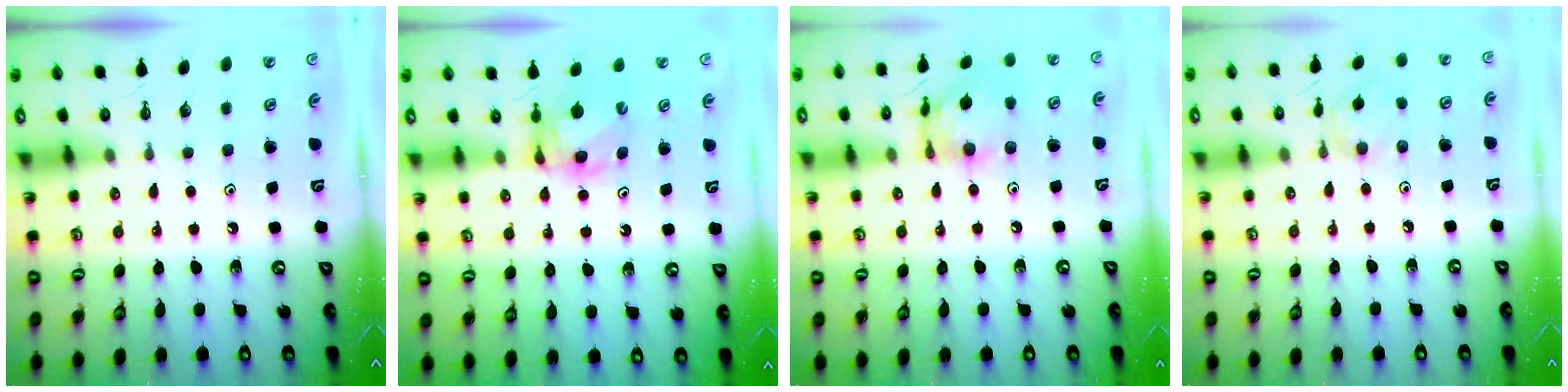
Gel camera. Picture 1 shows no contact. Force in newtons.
{"total": 6.2, "press": 6.2, "slide": 0.6}
{"total": 13.1, "press": 13.0, "slide": 1.0}
{"total": 2.9, "press": 2.9, "slide": 0.2}